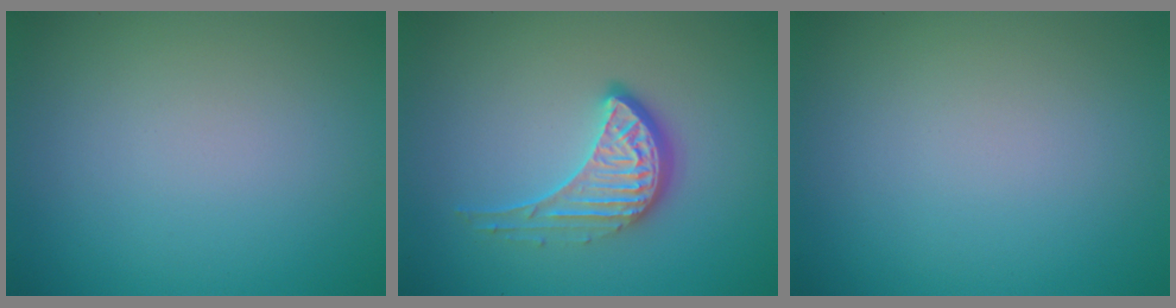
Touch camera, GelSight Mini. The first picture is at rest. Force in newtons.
{"total": 4.1, "press": 3.0, "slide": 2.8}
{"total": 0.0}